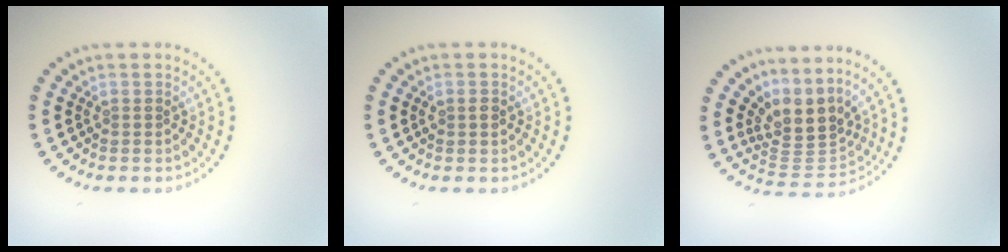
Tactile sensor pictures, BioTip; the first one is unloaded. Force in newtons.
{"total": 1.2, "press": 1.2, "slide": 0.1}
{"total": 3.9, "press": 2.6, "slide": 2.9}